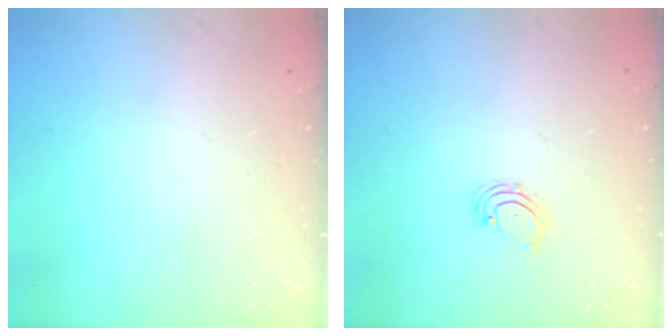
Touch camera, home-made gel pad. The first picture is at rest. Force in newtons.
{"total": 2.3, "press": 2.3, "slide": 0.5}